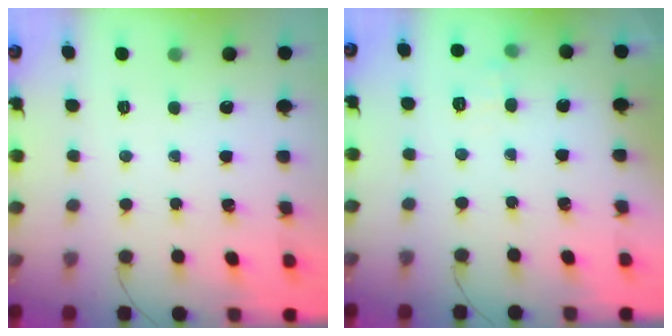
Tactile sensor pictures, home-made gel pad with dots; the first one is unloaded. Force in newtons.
{"total": 5.1, "press": 4.8, "slide": 1.5}